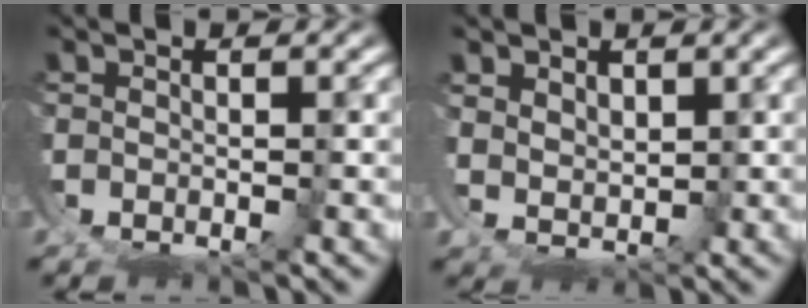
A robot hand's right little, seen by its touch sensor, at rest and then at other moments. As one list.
[{"total": 3.2, "force": [0.9, 2.4, 1.9], "torque": [-0.050, -0.029, 0.031]}]